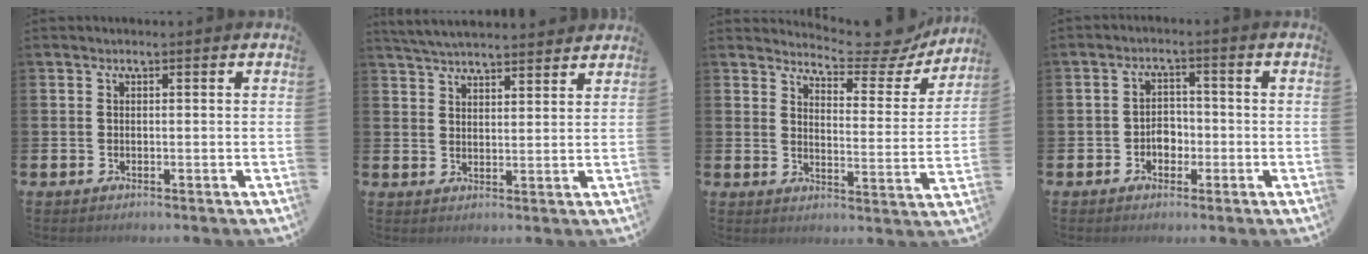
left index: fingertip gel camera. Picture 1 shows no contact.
{"total": 4.6, "force": [4.5, 0.4, 0.6], "torque": [-0.024, -0.020, 0.083]}
{"total": 6.6, "force": [6.3, 1.3, 1.5], "torque": [-0.031, -0.053, 0.103]}
{"total": 2.9, "force": [-1.1, 2.3, 1.5], "torque": [-0.019, 0.001, -0.028]}